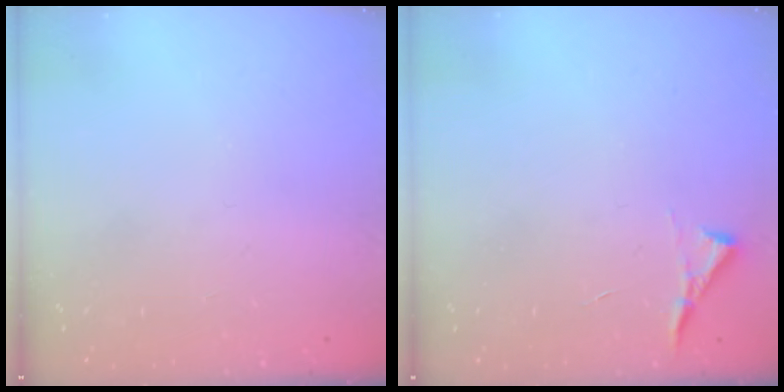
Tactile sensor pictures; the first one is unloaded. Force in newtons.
{"total": 3.6, "press": 3.6, "slide": 0.5}